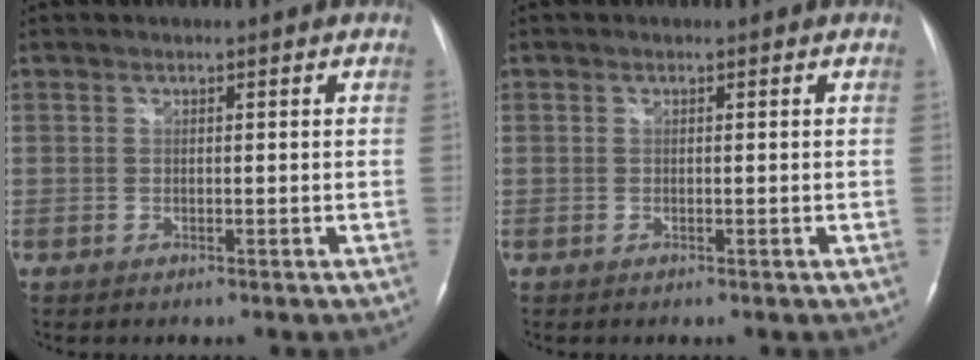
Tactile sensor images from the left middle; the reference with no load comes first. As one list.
[{"total": 0.0}]